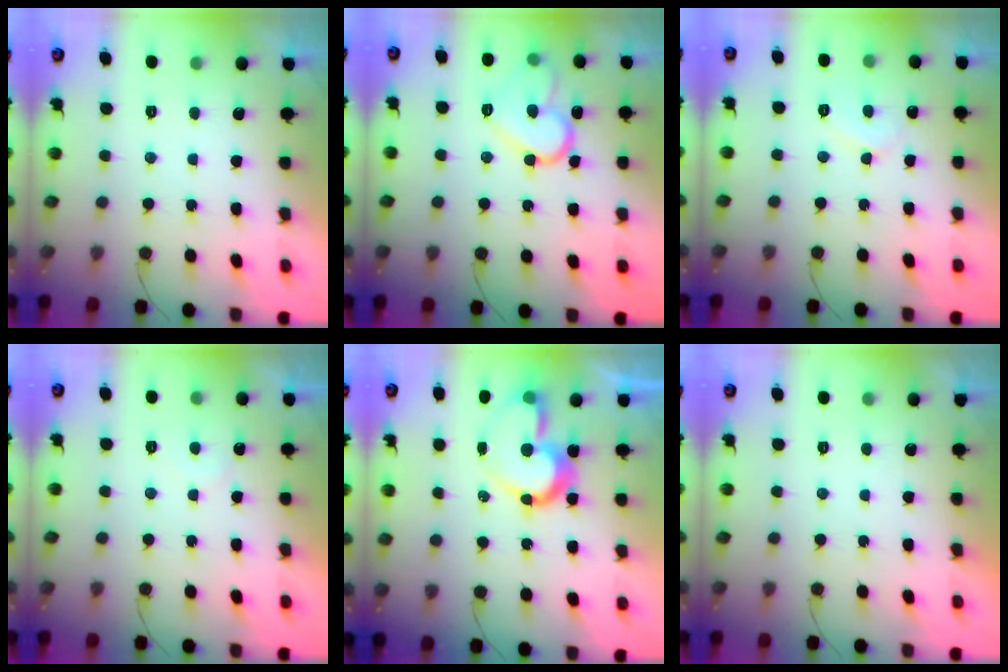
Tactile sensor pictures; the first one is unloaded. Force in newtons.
{"total": 13.3, "press": 13.2, "slide": 1.3}
{"total": 6.3, "press": 6.2, "slide": 0.5}
{"total": 4.7, "press": 4.7, "slide": 0.3}
{"total": 13.3, "press": 13.1, "slide": 1.9}
{"total": 1.7, "press": 1.7, "slide": 0.0}